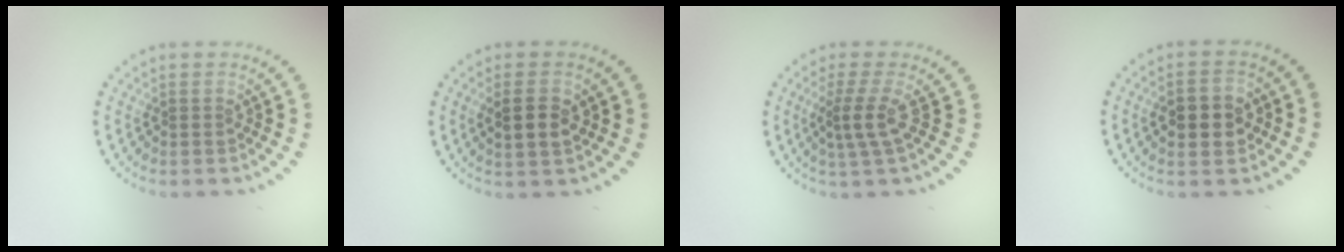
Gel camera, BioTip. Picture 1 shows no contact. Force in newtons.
{"total": 2.7, "press": 2.6, "slide": 0.6}
{"total": 2.5, "press": 1.7, "slide": 1.8}
{"total": 4.1, "press": 4.1, "slide": 0.3}